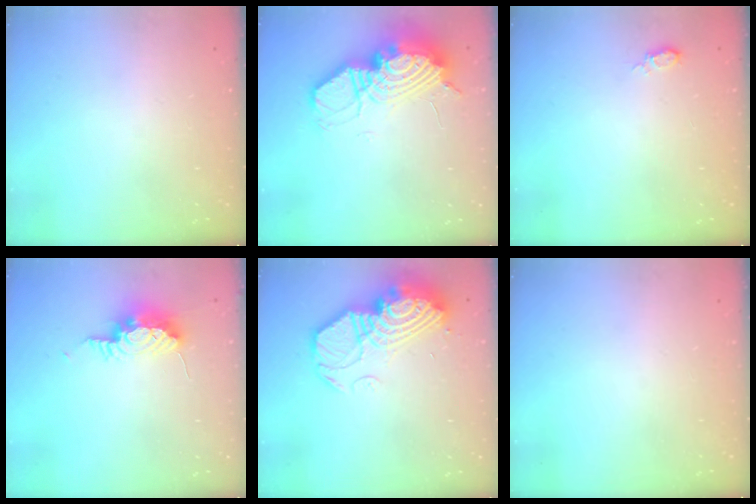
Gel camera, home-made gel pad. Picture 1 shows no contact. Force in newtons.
{"total": 19.5, "press": 19.4, "slide": 2.1}
{"total": 5.0, "press": 5.0, "slide": 0.7}
{"total": 15.5, "press": 10.9, "slide": 11.0}
{"total": 18.5, "press": 18.4, "slide": 1.7}
{"total": 0.0}